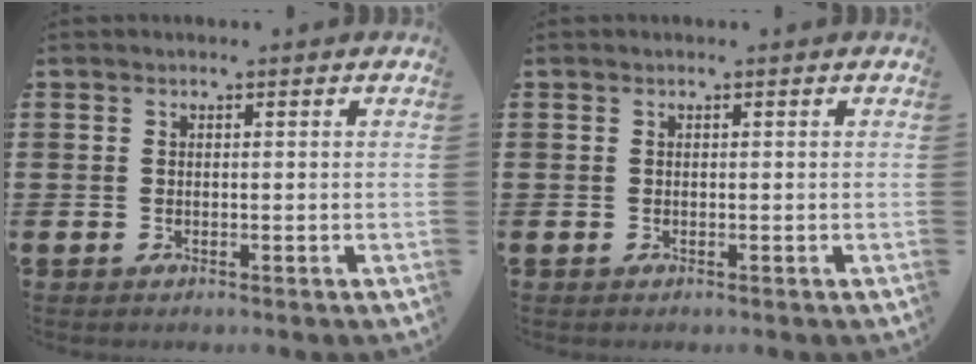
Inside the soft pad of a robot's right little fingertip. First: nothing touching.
{"total": 0.0}